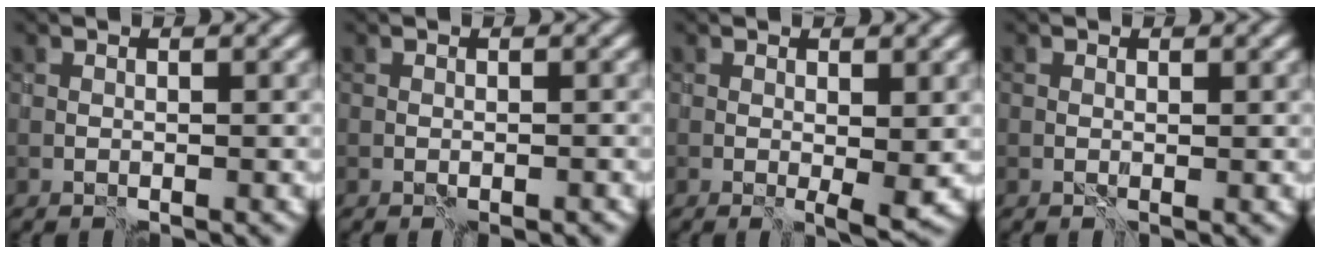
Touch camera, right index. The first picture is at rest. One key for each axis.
{"total": 0.9, "fx": -0.5, "fy": 0.5, "fz": 0.5, "tx": -0.001, "ty": -0.008, "tz": -0.001}
{"total": 2.3, "fx": 0.0, "fy": 0.3, "fz": 2.2, "tx": -0.028, "ty": -0.006, "tz": 0.002}
{"total": 0.7, "fx": 0.3, "fy": 0.4, "fz": 0.4, "tx": -0.004, "ty": 0.001, "tz": 0.007}